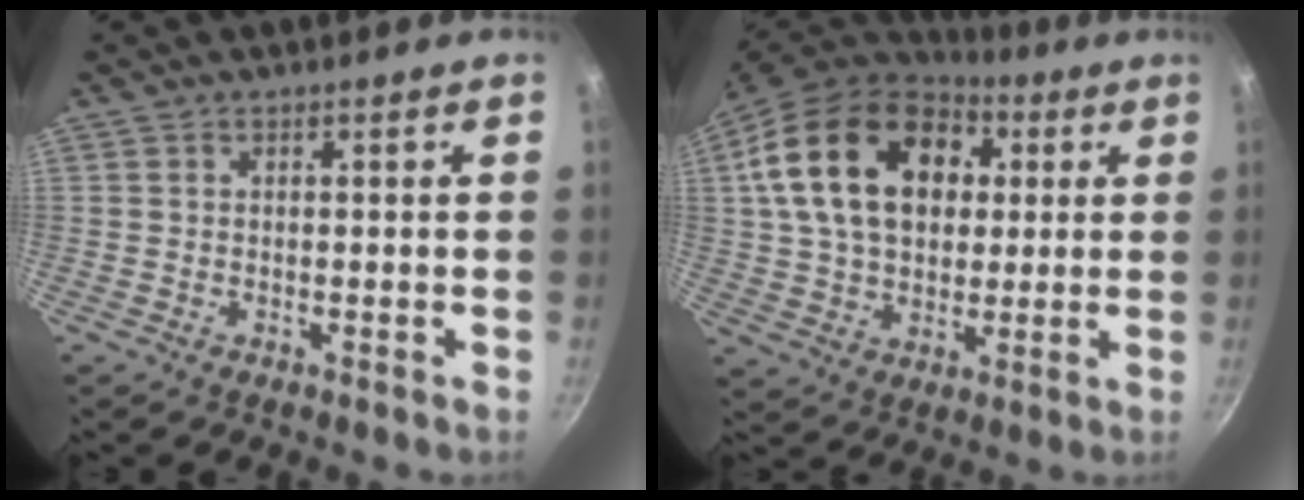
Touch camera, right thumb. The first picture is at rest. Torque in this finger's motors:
{"motor_torque": [-0.37, 3.84, 2.11, 0.50, 0.47]}